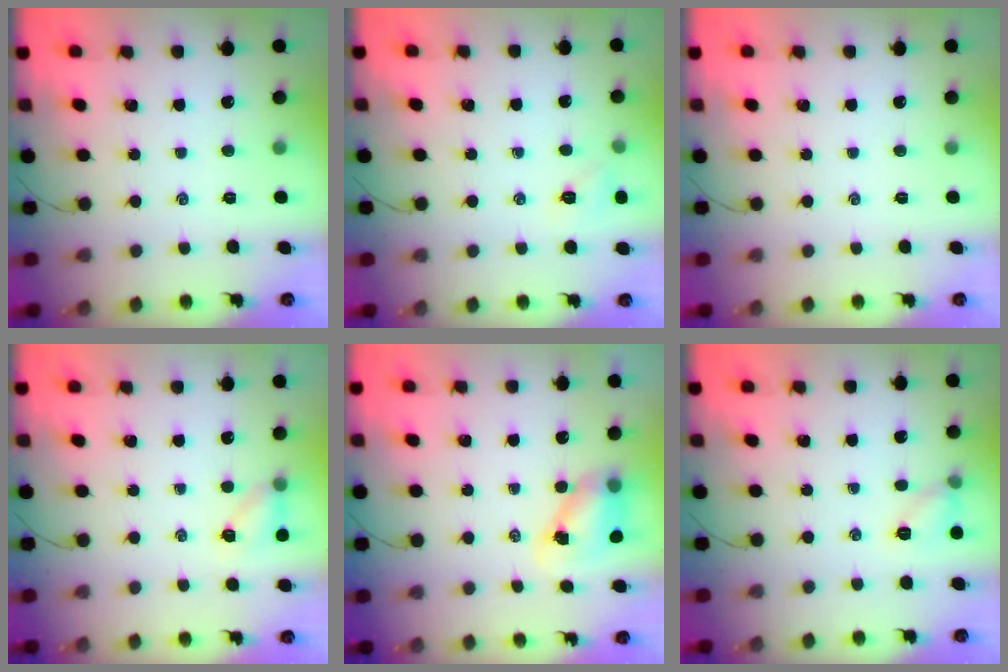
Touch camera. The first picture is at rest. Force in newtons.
{"total": 5.5, "press": 5.3, "slide": 1.4}
{"total": 0.0}
{"total": 5.6, "press": 5.4, "slide": 1.7}
{"total": 6.8, "press": 6.7, "slide": 1.1}
{"total": 6.9, "press": 6.8, "slide": 0.8}